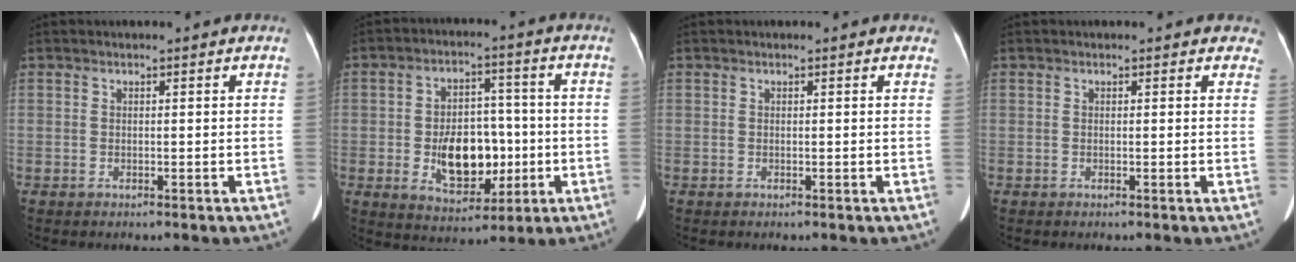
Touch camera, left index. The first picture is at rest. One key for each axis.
{"total": 10.7, "fx": -2.0, "fy": 6.6, "fz": 8.2, "tx": -0.139, "ty": 0.009, "tz": -0.023}
{"total": 1.2, "fx": 1.0, "fy": 0.5, "fz": 0.3, "tx": -0.001, "ty": -0.001, "tz": -0.002}
{"total": 2.3, "fx": 1.9, "fy": 1.2, "fz": 0.3, "tx": 0.017, "ty": -0.004, "tz": -0.003}